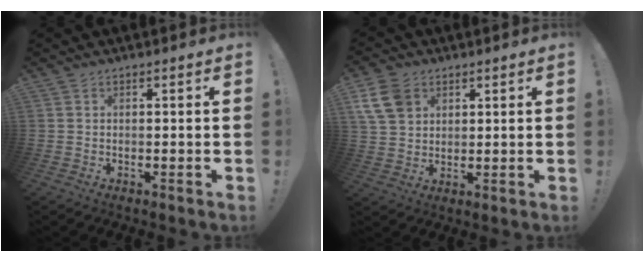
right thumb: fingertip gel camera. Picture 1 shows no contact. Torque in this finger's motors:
{"motor_torque": [0.03, 0.04, 0.20, 0.01, 0.01]}